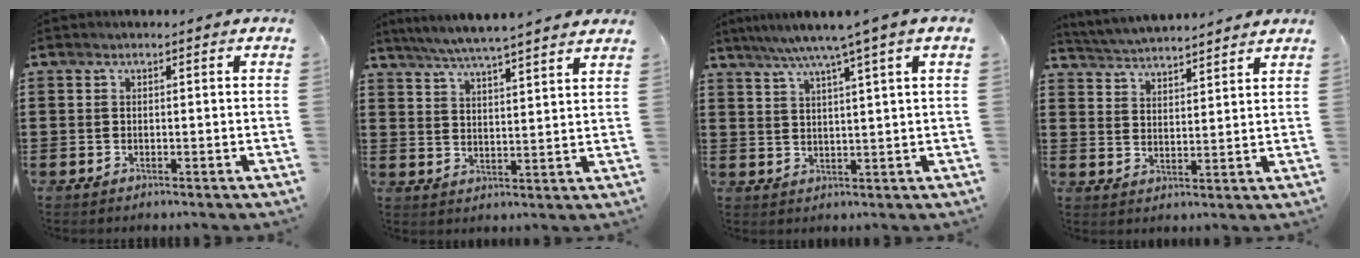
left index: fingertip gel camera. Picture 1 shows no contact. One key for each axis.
{"total": 5.3, "fx": 5.0, "fy": -0.5, "fz": 1.8, "tx": -0.053, "ty": -0.024, "tz": 0.087}
{"total": 5.5, "fx": 3.8, "fy": -1.0, "fz": 3.9, "tx": -0.087, "ty": -0.012, "tz": 0.061}
{"total": 3.9, "fx": 3.9, "fy": -0.2, "fz": 0.1, "tx": -0.019, "ty": -0.023, "tz": 0.066}